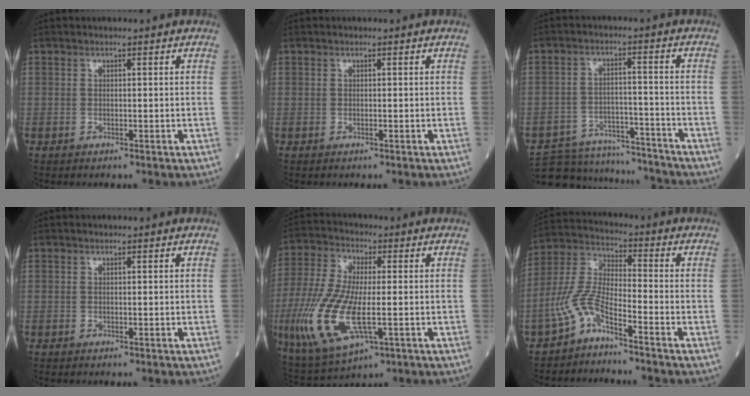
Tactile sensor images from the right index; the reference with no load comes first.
{"total": 0.0}
{"total": 13.7, "force": [-13.1, 3.6, 1.7], "torque": [-0.030, 0.024, -0.191]}
{"total": 0.0}
{"total": 14.8, "force": [-3.4, 5.0, 13.5], "torque": [-0.305, -0.020, -0.056]}
{"total": 6.3, "force": [-4.6, 1.3, 4.2], "torque": [-0.102, 0.007, -0.102]}